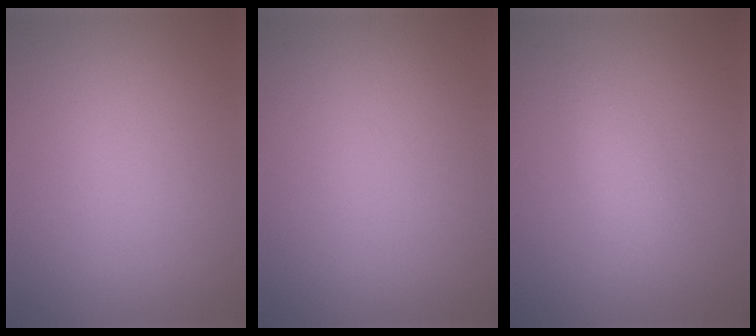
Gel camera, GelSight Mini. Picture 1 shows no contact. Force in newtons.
{"total": 0.0}
{"total": 1.8, "press": 1.8, "slide": 0.0}